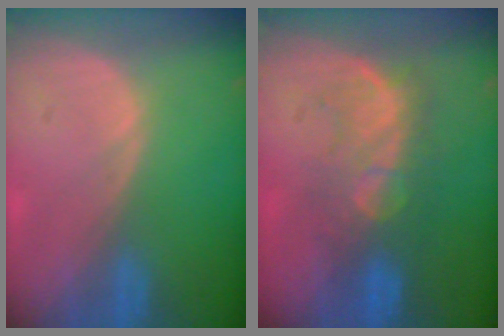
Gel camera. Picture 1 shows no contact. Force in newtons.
{"total": 8.1, "press": 7.9, "slide": 1.7}